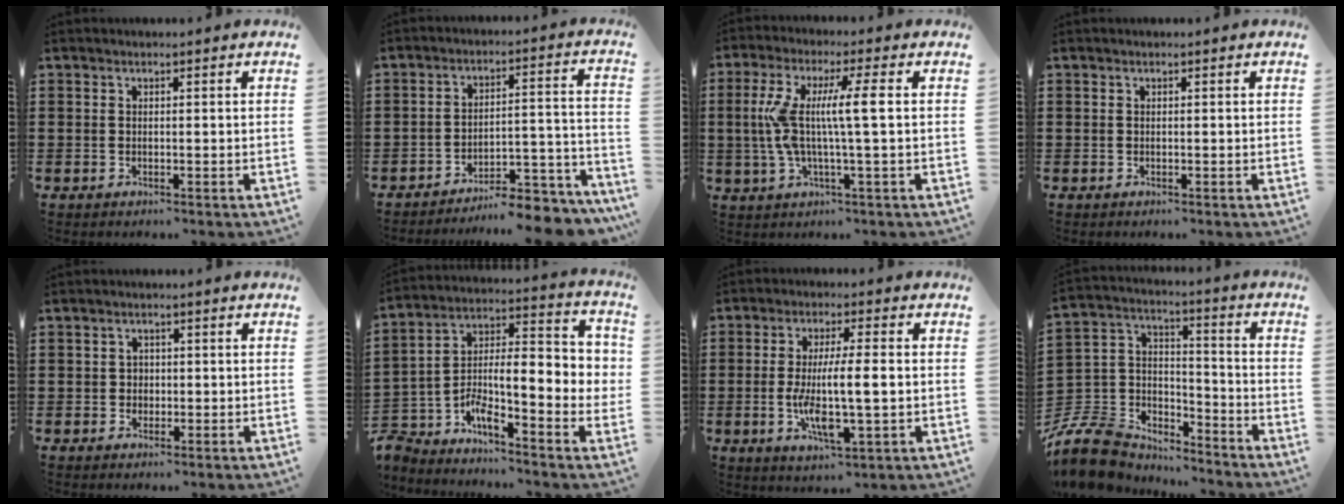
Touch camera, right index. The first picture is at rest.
{"total": 7.0, "force": [-6.7, 0.7, 1.7], "torque": [-0.019, 0.015, -0.130]}
{"total": 9.0, "force": [0.4, 0.6, 9.0], "torque": [-0.188, -0.007, -0.006]}
{"total": 0.0}
{"total": 1.5, "force": [-0.1, 1.5, 0.4], "torque": [-0.013, 0.005, -0.004]}
{"total": 6.4, "force": [-3.1, 1.1, 5.5], "torque": [-0.125, -0.040, -0.072]}
{"total": 9.4, "force": [-0.8, 2.3, 9.1], "torque": [-0.175, -0.010, -0.015]}
{"total": 10.1, "force": [-8.6, 4.7, 2.5], "torque": [-0.088, 0.015, -0.173]}